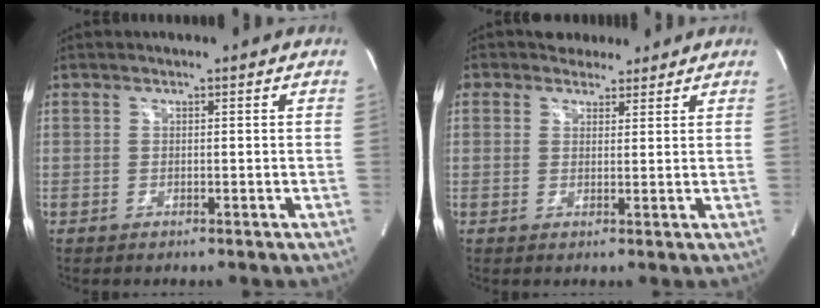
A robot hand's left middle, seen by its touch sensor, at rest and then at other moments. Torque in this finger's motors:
{"motor_torque": [0.53, -0.51, 0.01, 0.05]}